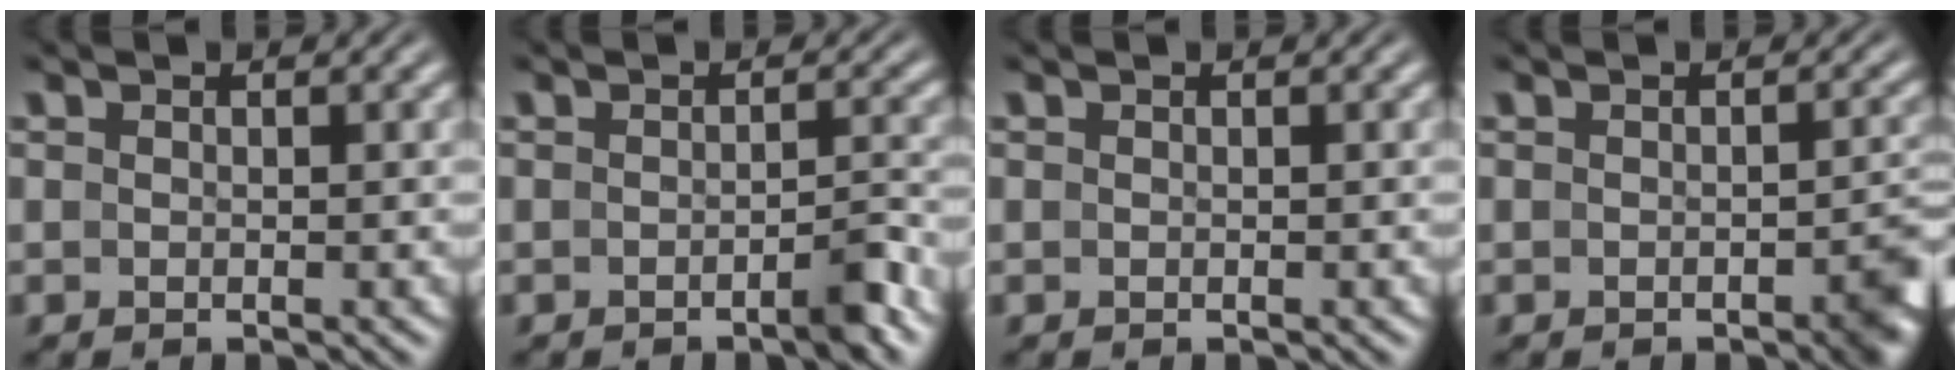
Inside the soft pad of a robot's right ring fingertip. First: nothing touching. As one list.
[{"total": 1.7, "force": [-1.4, -0.1, 1.0], "torque": [-0.015, 0.001, -0.026]}, {"total": 0.0}, {"total": 2.4, "force": [-1.3, 0.7, 1.9], "torque": [-0.020, 0.002, -0.022]}]